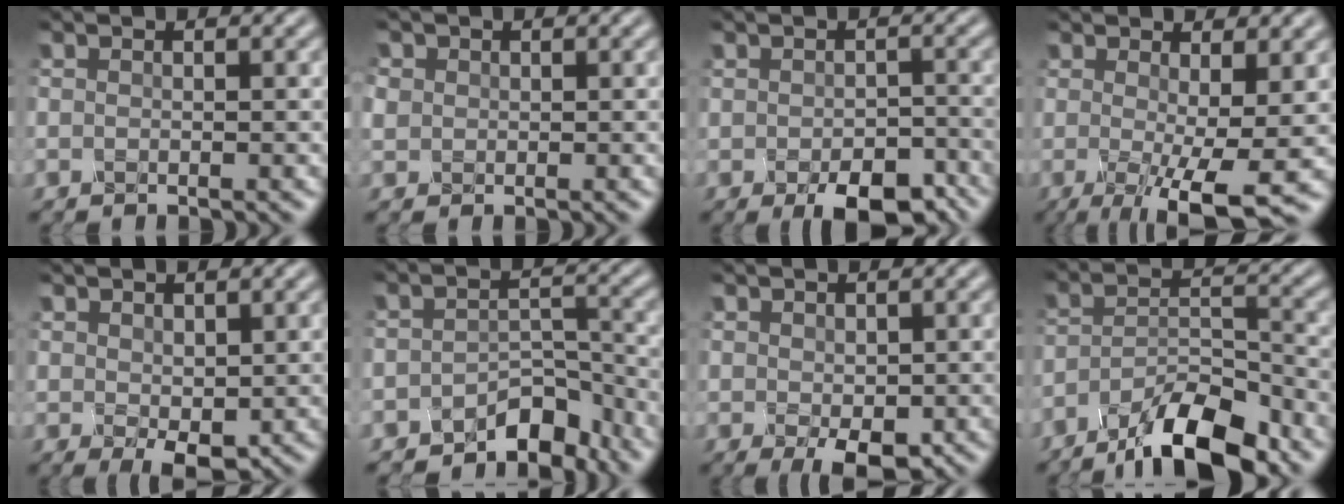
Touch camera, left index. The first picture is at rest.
{"total": 1.2, "force": [0.4, 1.1, 0.0], "torque": [-0.003, -0.003, 0.008]}
{"total": 5.0, "force": [-2.8, 2.5, 3.2], "torque": [-0.043, -0.012, -0.035]}
{"total": 7.1, "force": [-1.2, 1.6, 6.8], "torque": [-0.094, -0.016, -0.016]}
{"total": 2.4, "force": [0.5, 1.4, 1.8], "torque": [-0.035, -0.009, 0.017]}
{"total": 4.8, "force": [-4.0, 2.2, 1.7], "torque": [-0.011, -0.002, -0.066]}
{"total": 2.6, "force": [-0.7, 1.4, 2.0], "torque": [-0.036, -0.009, -0.002]}
{"total": 7.9, "force": [-5.9, 1.9, 4.8], "torque": [-0.083, 0.001, -0.104]}